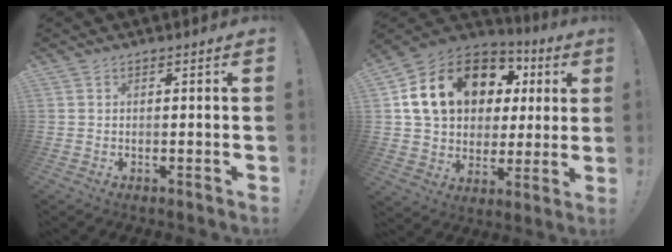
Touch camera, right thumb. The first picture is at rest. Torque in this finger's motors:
{"motor_torque": [0.11, 0.93, 0.81, -0.42, 0.24]}